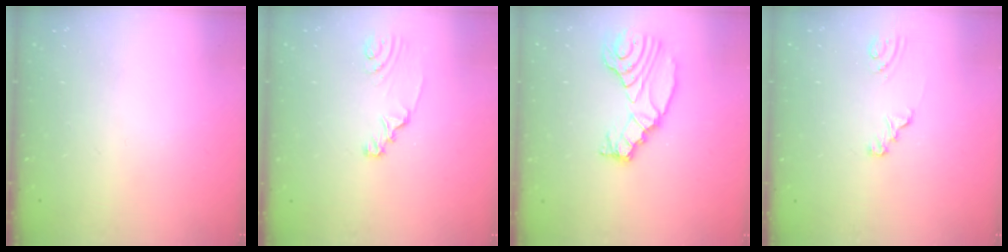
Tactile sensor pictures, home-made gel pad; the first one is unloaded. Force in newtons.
{"total": 2.3, "press": 2.3, "slide": 0.1}
{"total": 12.4, "press": 12.3, "slide": 1.1}
{"total": 2.1, "press": 2.1, "slide": 0.2}